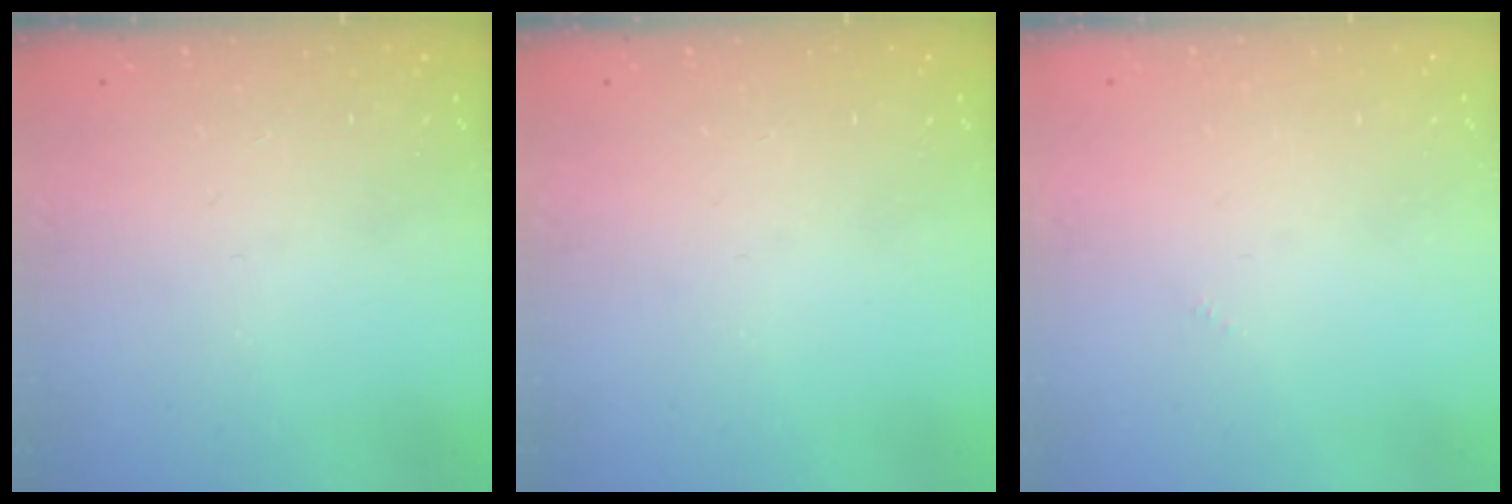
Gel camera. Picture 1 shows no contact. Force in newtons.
{"total": 0.0}
{"total": 0.0}